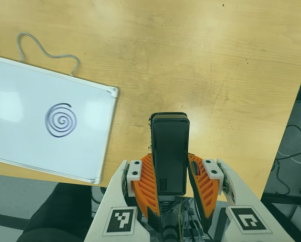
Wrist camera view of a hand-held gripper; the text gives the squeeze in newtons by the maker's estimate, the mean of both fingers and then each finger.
{"total": 5.1, "left": 3.7, "right": 6.6}